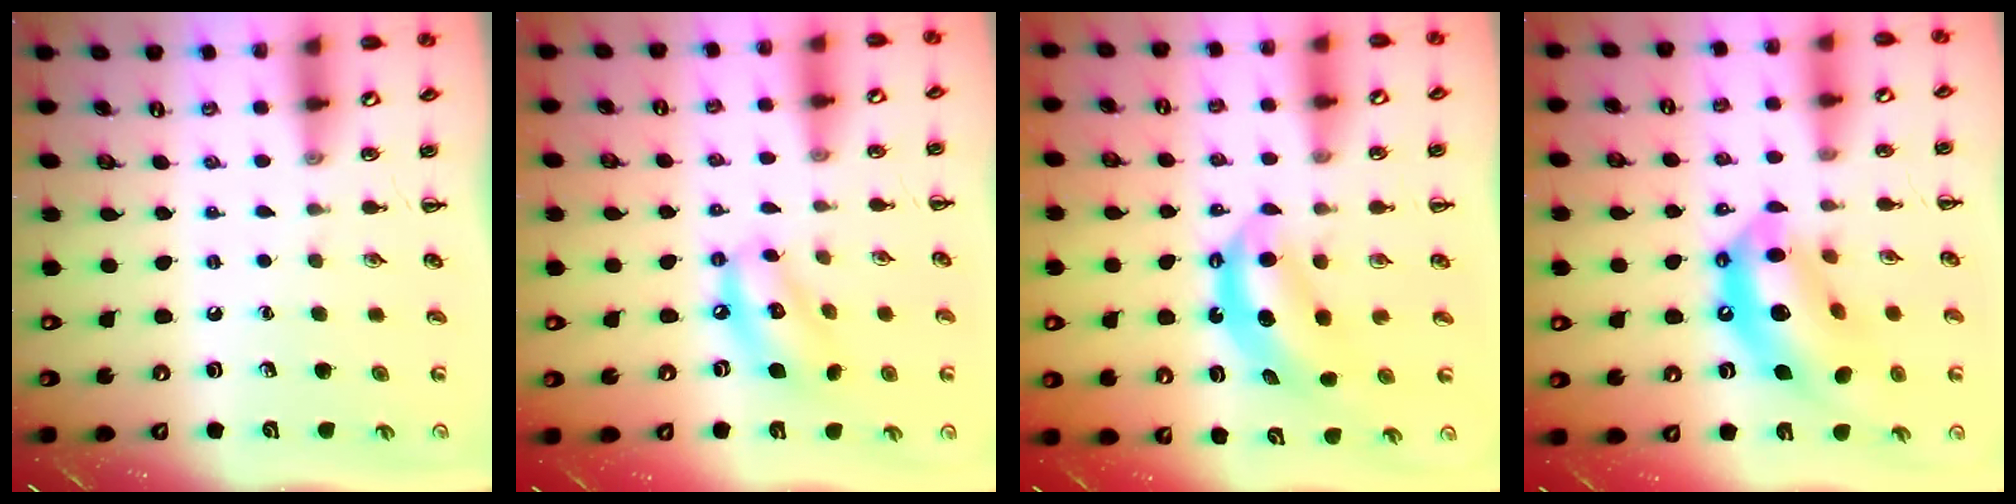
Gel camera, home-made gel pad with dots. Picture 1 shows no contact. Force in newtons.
{"total": 9.5, "press": 9.3, "slide": 2.1}
{"total": 6.5, "press": 6.5, "slide": 0.5}
{"total": 16.3, "press": 15.7, "slide": 4.3}